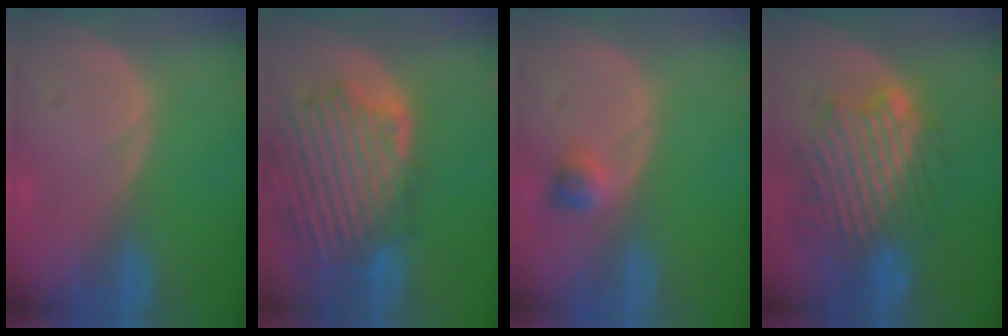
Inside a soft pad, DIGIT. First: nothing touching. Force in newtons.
{"total": 12.9, "press": 11.6, "slide": 5.7}
{"total": 2.3, "press": 2.0, "slide": 1.1}
{"total": 10.7, "press": 10.1, "slide": 3.7}